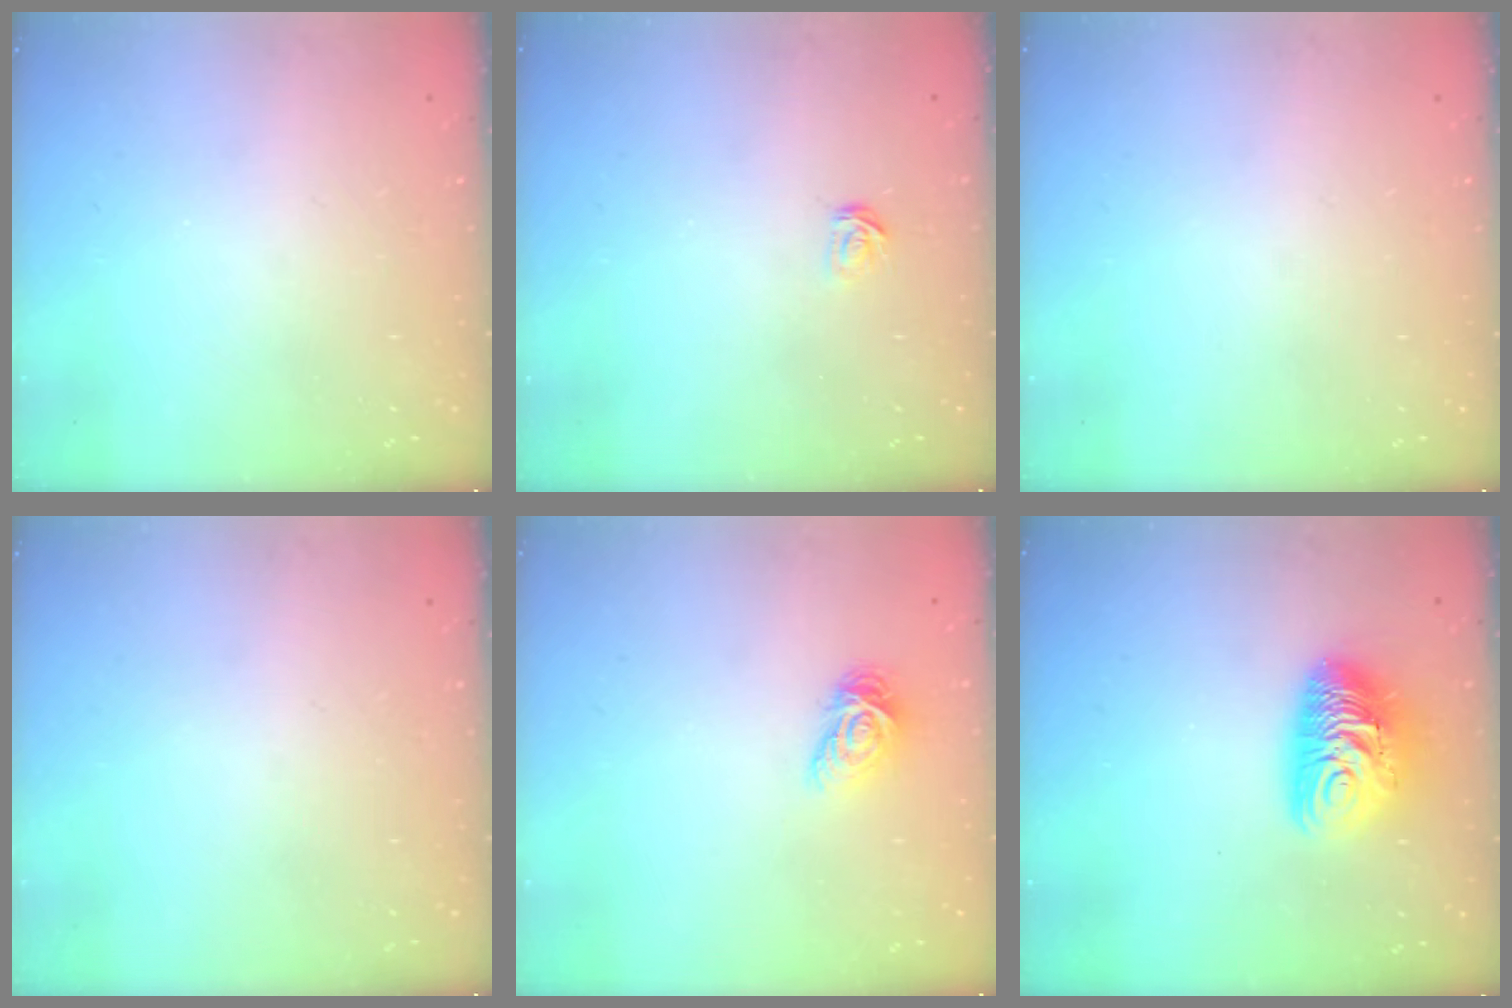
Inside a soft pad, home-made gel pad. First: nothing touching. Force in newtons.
{"total": 3.1, "press": 3.1, "slide": 0.3}
{"total": 0.0}
{"total": 0.0}
{"total": 5.7, "press": 5.7, "slide": 0.2}
{"total": 11.5, "press": 11.4, "slide": 1.0}